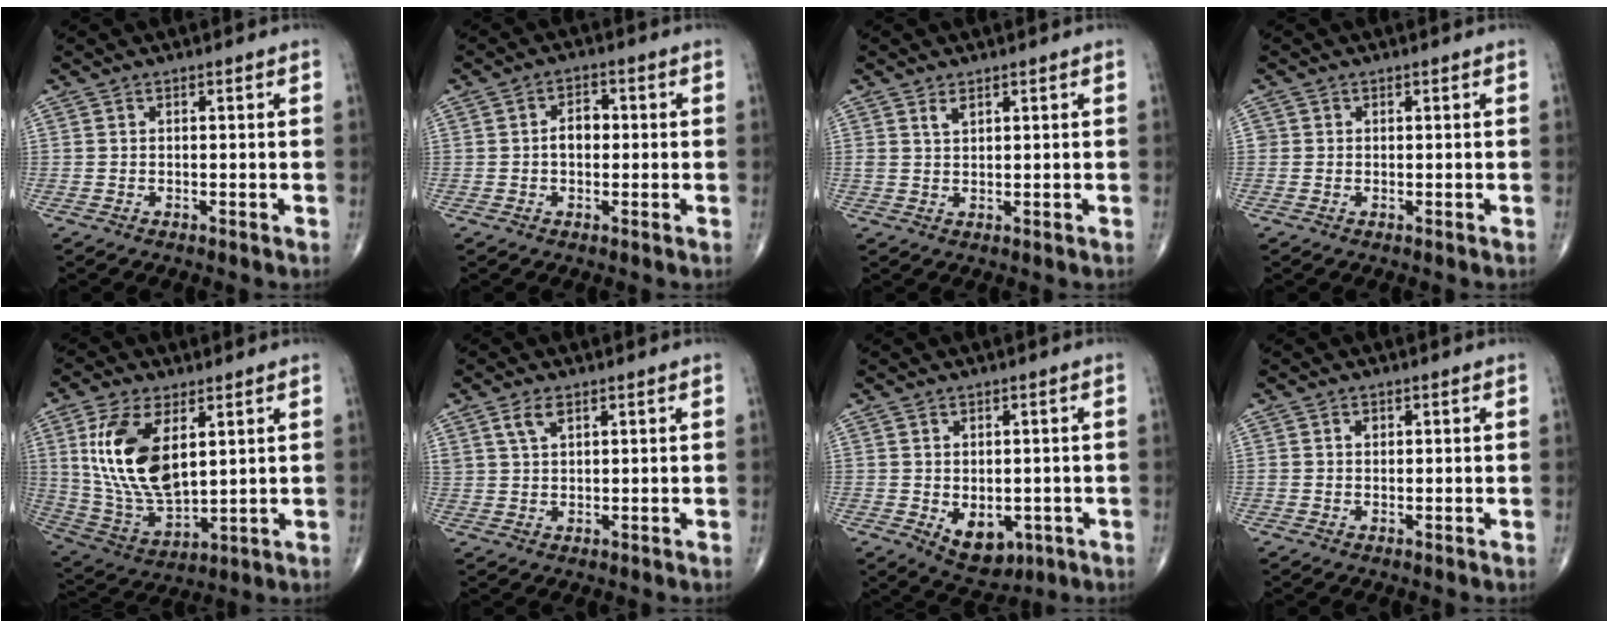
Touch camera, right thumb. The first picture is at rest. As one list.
[{"total": 3.7, "force": [-0.1, 2.5, 2.7], "torque": [-0.035, 0.012, -0.007]}, {"total": 1.7, "force": [1.1, 0.7, 1.0], "torque": [-0.016, -0.007, 0.025]}, {"total": 0.7, "force": [0.0, 0.7, 0.0], "torque": [0.005, 0.003, -0.001]}, {"total": 16.8, "force": [4.9, 8.5, 13.7], "torque": [-0.265, -0.022, 0.106]}, {"total": 3.3, "force": [1.9, 1.5, 2.2], "torque": [-0.043, -0.002, 0.042]}, {"total": 7.1, "force": [-1.8, 4.7, 5.0], "torque": [-0.045, -0.004, -0.008]}, {"total": 1.0, "force": [0.4, 0.8, 0.5], "torque": [-0.004, 0.000, 0.006]}]